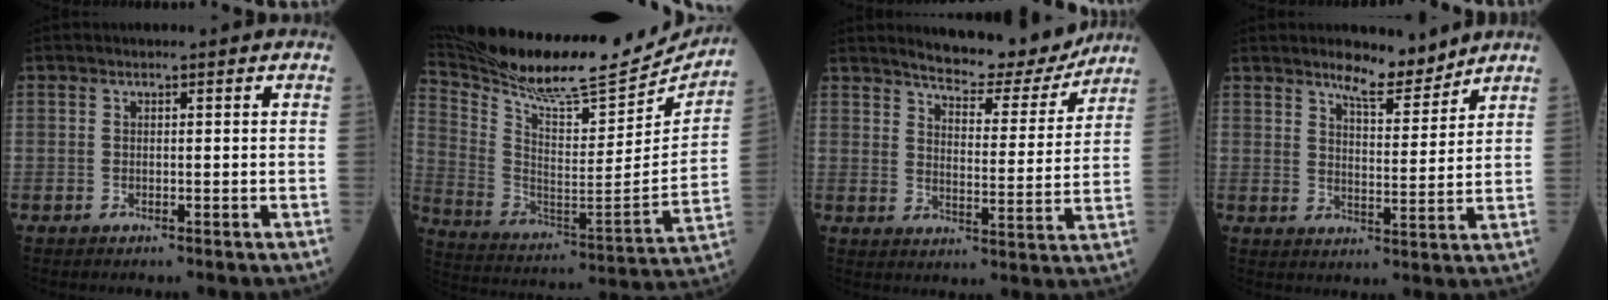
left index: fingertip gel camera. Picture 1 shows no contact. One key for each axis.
{"total": 27.5, "fx": 24.9, "fy": 3.6, "fz": 11.2, "tx": -0.213, "ty": -0.064, "tz": 0.375}
{"total": 12.0, "fx": 11.3, "fy": 1.9, "fz": 3.5, "tx": -0.050, "ty": -0.018, "tz": 0.152}
{"total": 6.1, "fx": 5.5, "fy": 1.0, "fz": 2.2, "tx": -0.041, "ty": -0.009, "tz": 0.092}